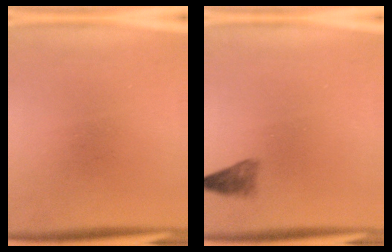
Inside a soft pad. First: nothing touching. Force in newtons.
{"total": 1.9}